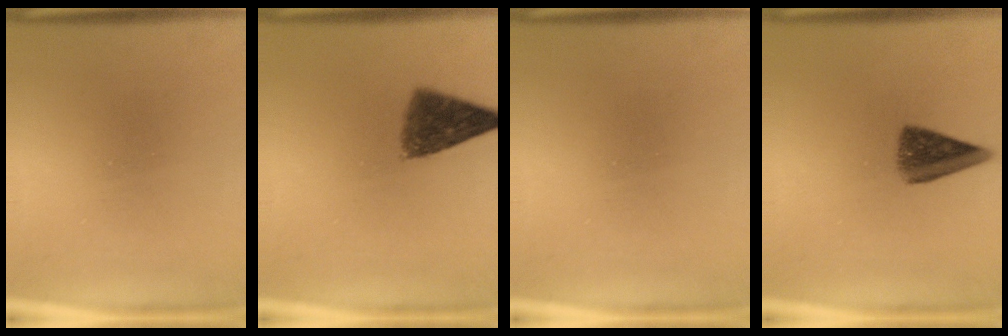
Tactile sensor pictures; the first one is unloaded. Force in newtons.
{"total": 7.4}
{"total": 0.0}
{"total": 5.6}